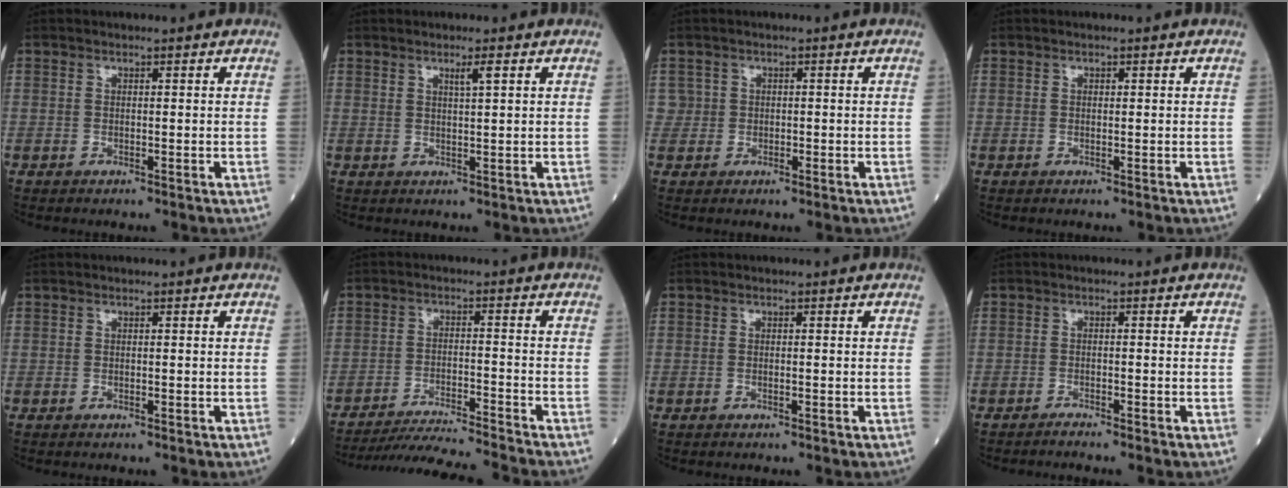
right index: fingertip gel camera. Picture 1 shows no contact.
{"total": 1.9, "force": [1.1, -0.1, 1.6], "torque": [-0.030, 0.000, 0.020]}
{"total": 1.9, "force": [0.2, 1.8, -0.1], "torque": [0.013, 0.008, 0.003]}
{"total": 0.0}
{"total": 0.0}
{"total": 13.4, "force": [-12.6, -1.9, 4.1], "torque": [-0.051, -0.025, -0.197]}
{"total": 0.0}
{"total": 1.3, "force": [-1.1, -0.5, 0.2], "torque": [-0.004, 0.002, -0.020]}